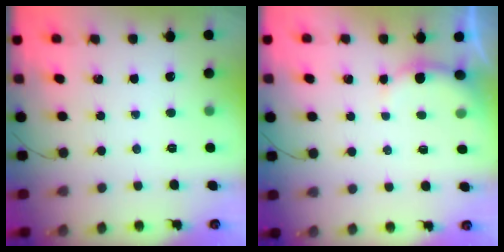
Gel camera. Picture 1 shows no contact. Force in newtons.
{"total": 2.7, "press": 2.5, "slide": 0.8}